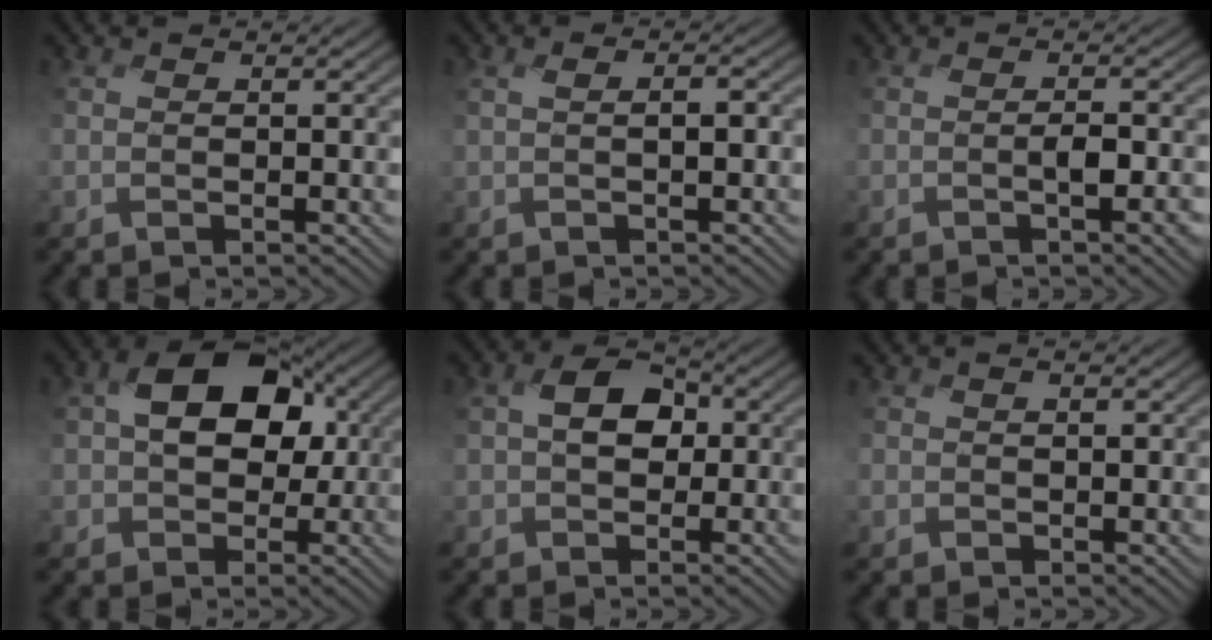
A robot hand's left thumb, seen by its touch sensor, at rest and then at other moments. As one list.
[{"total": 2.6, "force": [-0.1, 1.1, 2.4], "torque": [-0.045, 0.004, -0.002]}, {"total": 2.9, "force": [-1.2, 0.8, 2.6], "torque": [-0.047, -0.001, -0.025]}, {"total": 11.1, "force": [0.9, 7.9, 7.7], "torque": [-0.138, 0.005, 0.009]}, {"total": 6.5, "force": [0.1, 4.7, 4.4], "torque": [-0.088, 0.008, -0.005]}, {"total": 1.1, "force": [-0.1, 1.0, 0.4], "torque": [-0.012, -0.003, -0.003]}]